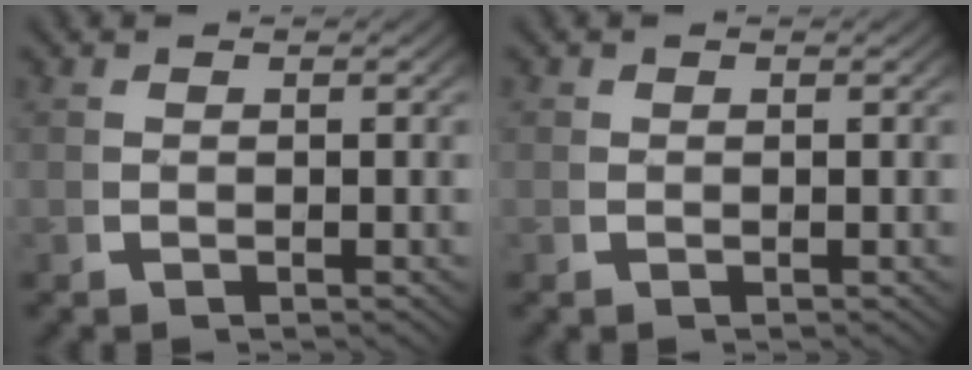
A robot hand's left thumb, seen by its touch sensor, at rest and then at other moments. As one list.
[{"total": 0.6, "force": [0.0, 0.6, 0.1], "torque": [-0.005, -0.004, 0.001]}]